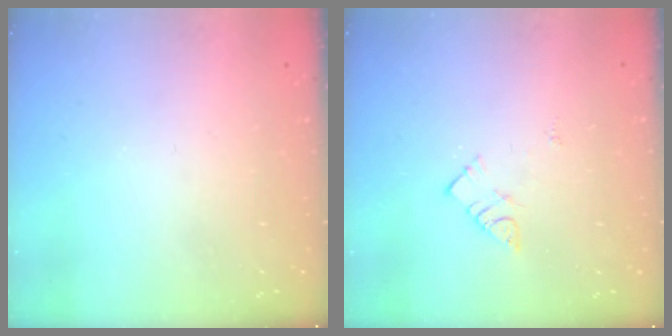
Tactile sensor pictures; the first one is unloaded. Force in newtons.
{"total": 5.6, "press": 5.6, "slide": 0.1}